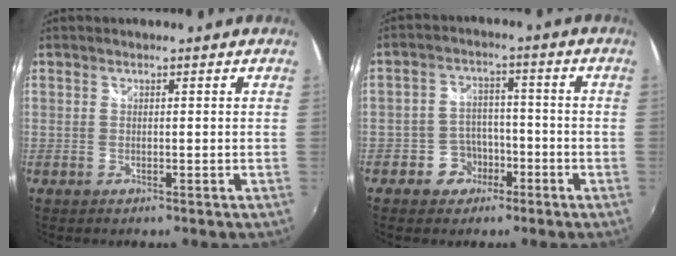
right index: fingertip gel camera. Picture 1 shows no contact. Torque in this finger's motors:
{"motor_torque": [0.58, 0.09, 0.20, 0.00]}